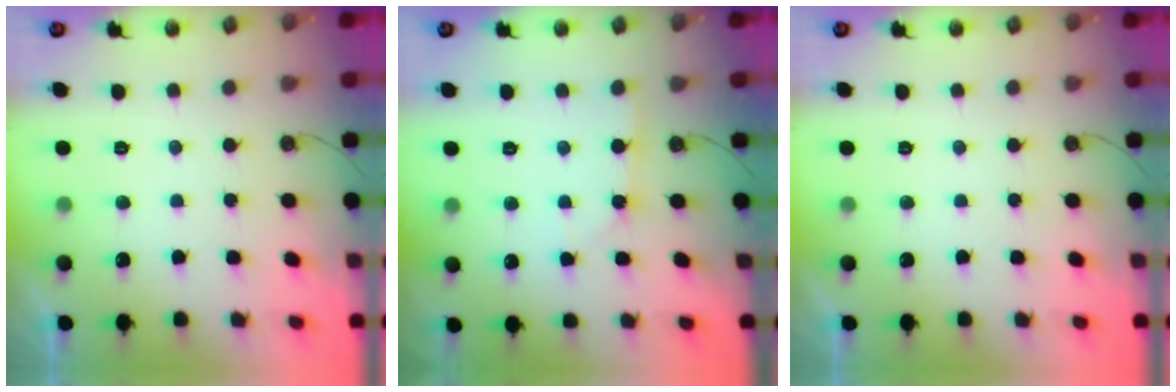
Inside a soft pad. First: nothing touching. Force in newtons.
{"total": 2.3, "press": 2.3, "slide": 0.3}
{"total": 0.0}